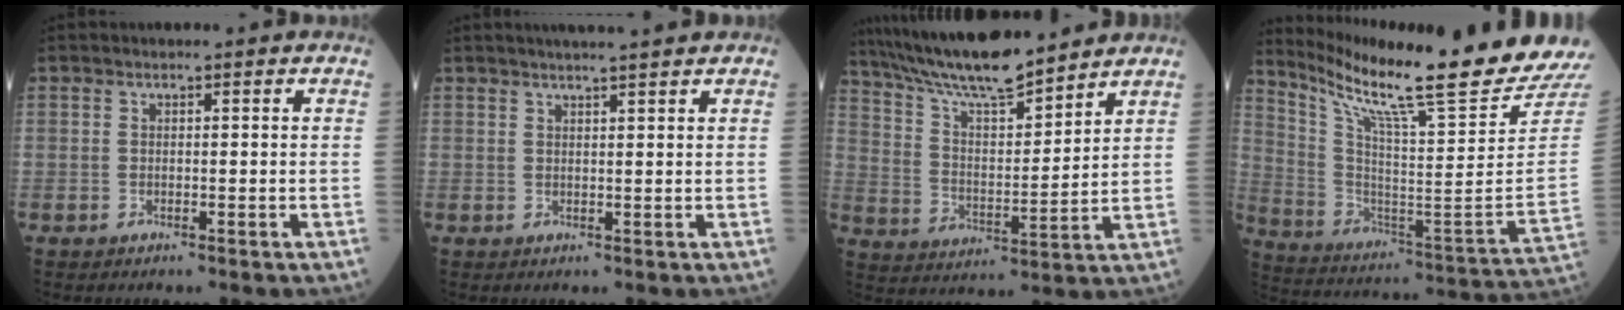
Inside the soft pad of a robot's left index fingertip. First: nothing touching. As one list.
[{"total": 6.6, "force": [5.7, -0.2, 3.4], "torque": [-0.051, 0.021, 0.070]}, {"total": 14.7, "force": [13.1, 1.3, 6.5], "torque": [-0.128, 0.011, 0.239]}, {"total": 24.6, "force": [21.2, -1.8, 12.4], "torque": [-0.221, -0.104, 0.318]}]